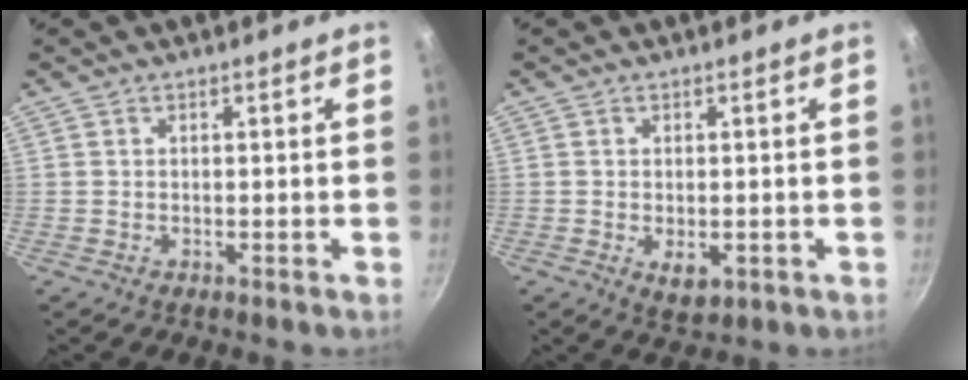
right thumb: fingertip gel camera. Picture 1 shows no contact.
{"total": 3.8, "force": [-0.8, 2.2, 2.9], "torque": [-0.043, -0.010, -0.007]}